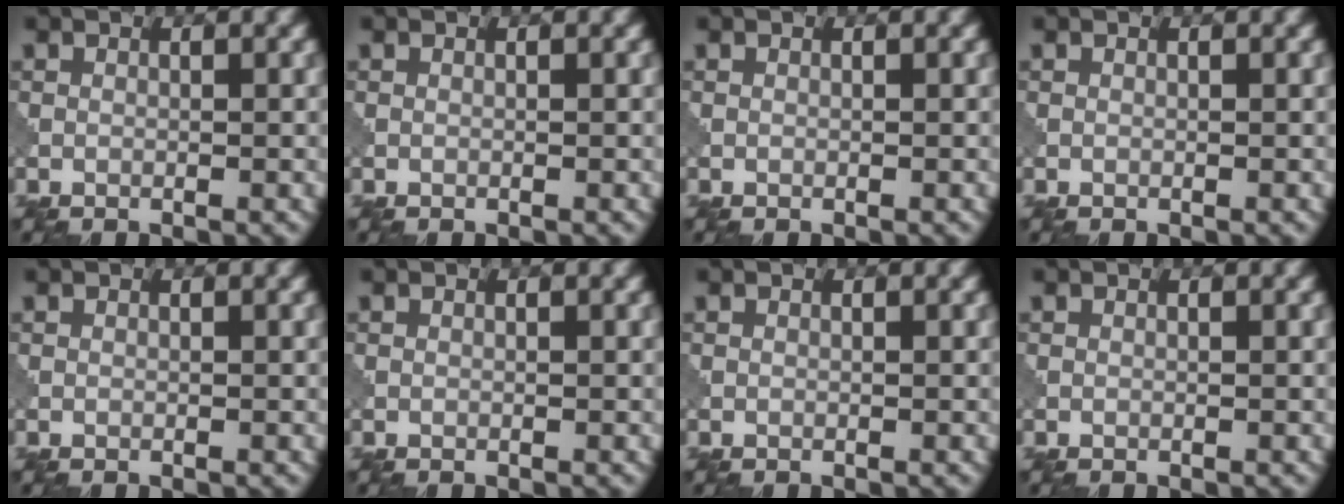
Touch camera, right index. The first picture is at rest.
{"total": 0.0}
{"total": 0.0}
{"total": 0.0}
{"total": 0.0}
{"total": 0.0}
{"total": 0.0}
{"total": 0.0}